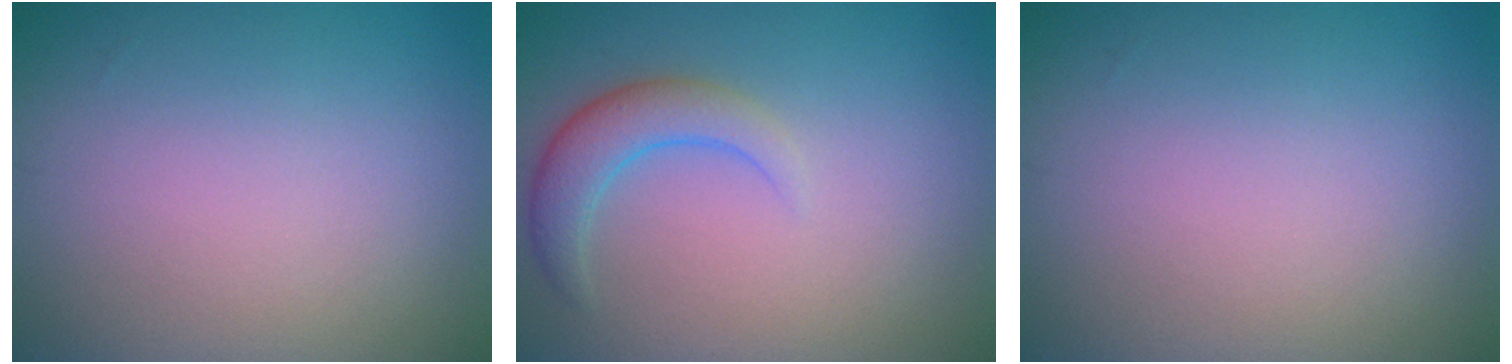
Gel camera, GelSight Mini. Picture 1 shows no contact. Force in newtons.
{"total": 2.9, "press": 2.9, "slide": 0.1}
{"total": 0.0}